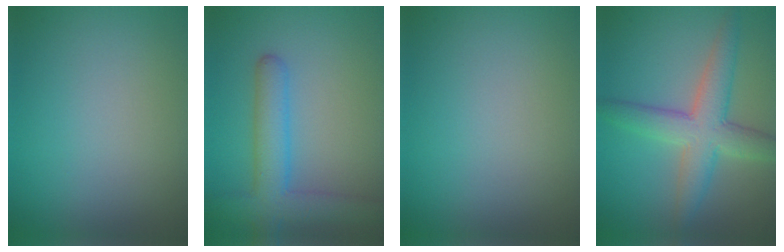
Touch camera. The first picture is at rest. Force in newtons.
{"total": 5.3, "press": 5.3, "slide": 0.2}
{"total": 0.0}
{"total": 5.0, "press": 5.0, "slide": 0.3}